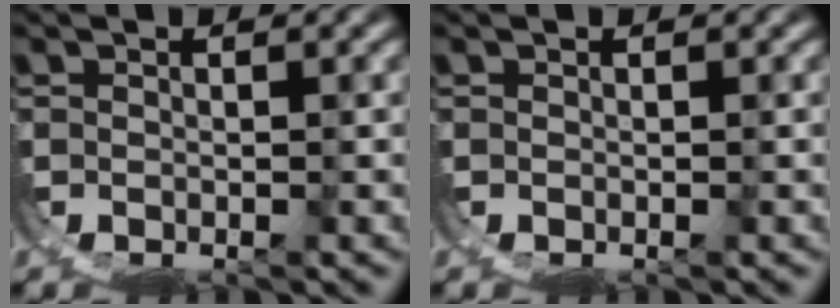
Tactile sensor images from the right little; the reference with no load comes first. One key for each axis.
{"total": 0.0}